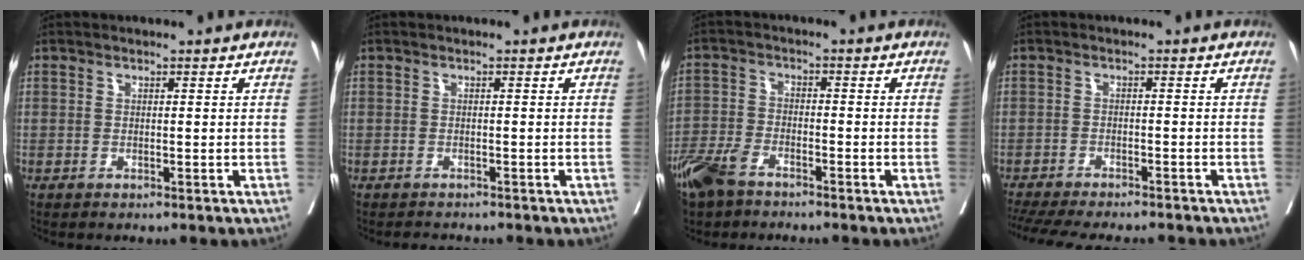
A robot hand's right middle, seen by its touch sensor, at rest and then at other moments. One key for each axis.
{"total": 2.0, "fx": -1.9, "fy": 0.6, "fz": 0.2, "tx": -0.006, "ty": -0.007, "tz": -0.027}
{"total": 6.6, "fx": -5.1, "fy": 2.6, "fz": 3.3, "tx": -0.077, "ty": -0.009, "tz": -0.100}
{"total": 15.5, "fx": -13.8, "fy": 3.0, "fz": 6.6, "tx": -0.150, "ty": -0.025, "tz": -0.189}